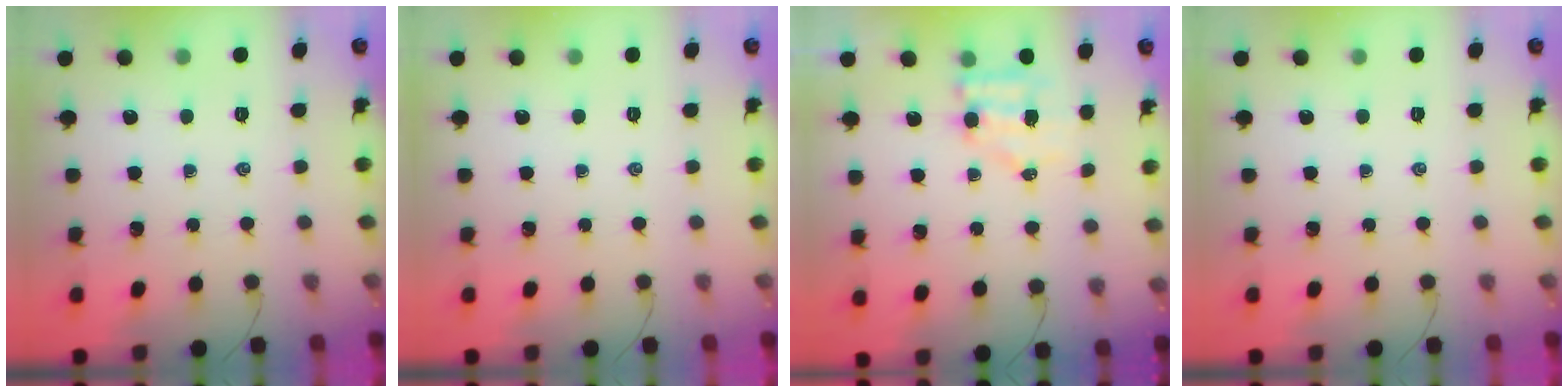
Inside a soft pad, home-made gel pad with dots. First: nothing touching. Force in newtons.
{"total": 0.0}
{"total": 5.1, "press": 5.0, "slide": 0.8}
{"total": 0.0}